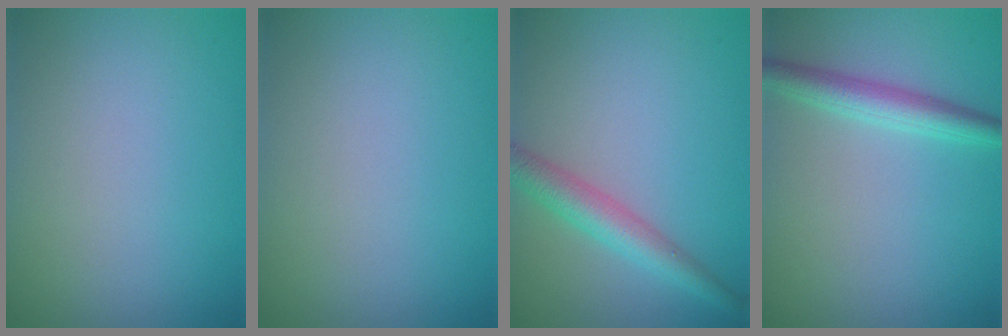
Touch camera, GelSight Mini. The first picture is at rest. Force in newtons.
{"total": 0.0}
{"total": 3.6, "press": 3.6, "slide": 0.1}
{"total": 3.0, "press": 3.0, "slide": 0.1}